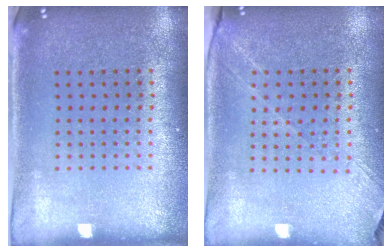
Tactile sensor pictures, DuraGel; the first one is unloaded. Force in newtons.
{"total": 1.3, "press": 1.2, "slide": 0.5}